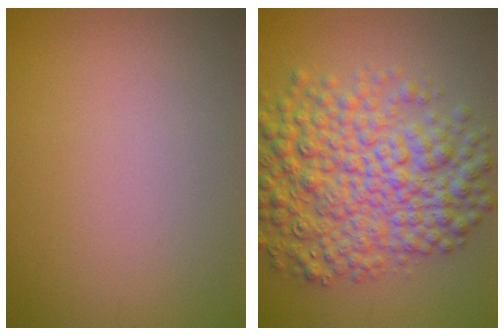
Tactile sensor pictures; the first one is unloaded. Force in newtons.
{"total": 9.4, "press": 9.4, "slide": 0.0}